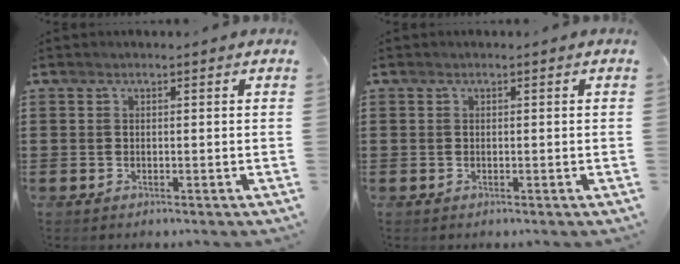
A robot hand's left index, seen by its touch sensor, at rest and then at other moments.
{"total": 0.0}